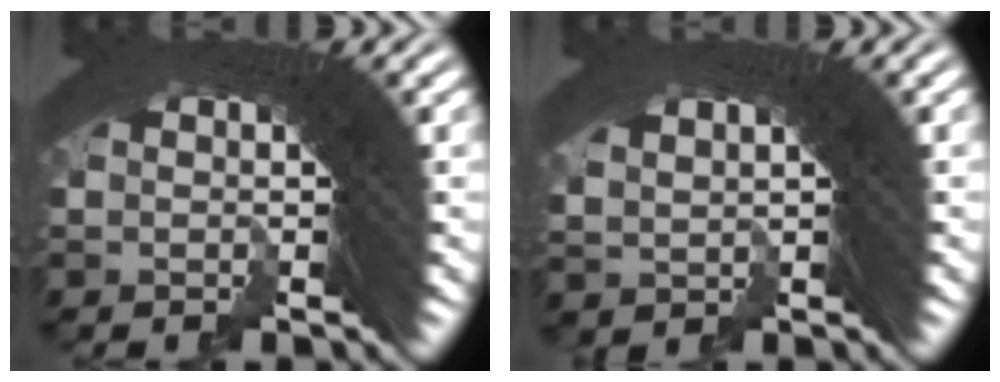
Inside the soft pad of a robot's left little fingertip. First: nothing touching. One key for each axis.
{"total": 1.5, "fx": 1.2, "fy": -0.2, "fz": 0.9, "tx": 0.004, "ty": 0.014, "tz": 0.031}